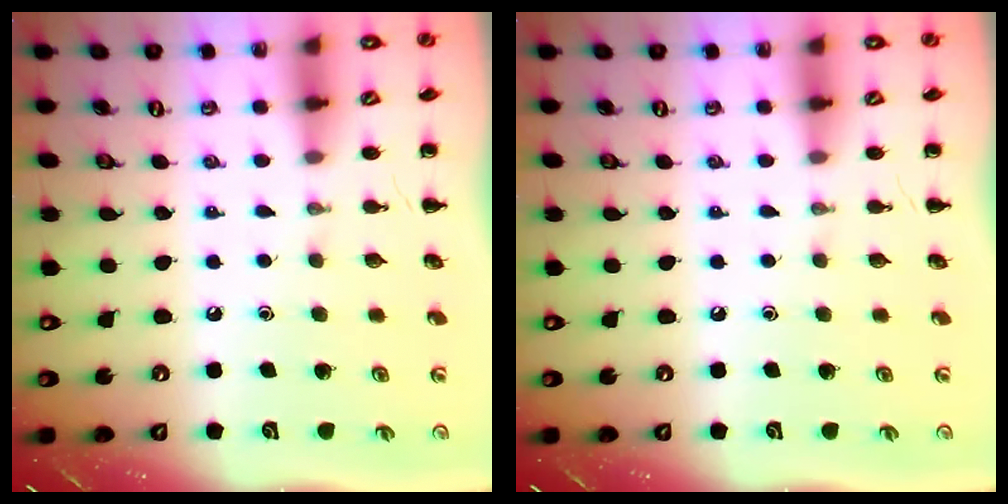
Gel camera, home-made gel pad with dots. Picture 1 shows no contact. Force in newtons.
{"total": 0.0}